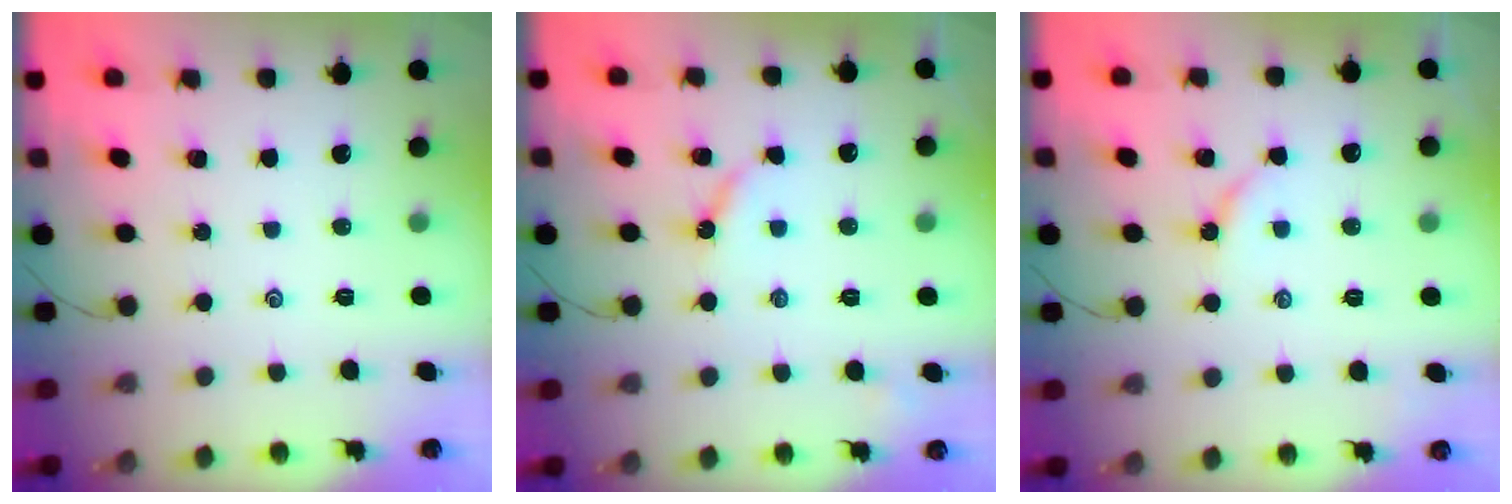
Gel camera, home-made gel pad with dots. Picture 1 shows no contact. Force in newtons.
{"total": 4.8, "press": 4.8, "slide": 0.4}
{"total": 2.5, "press": 2.4, "slide": 0.4}